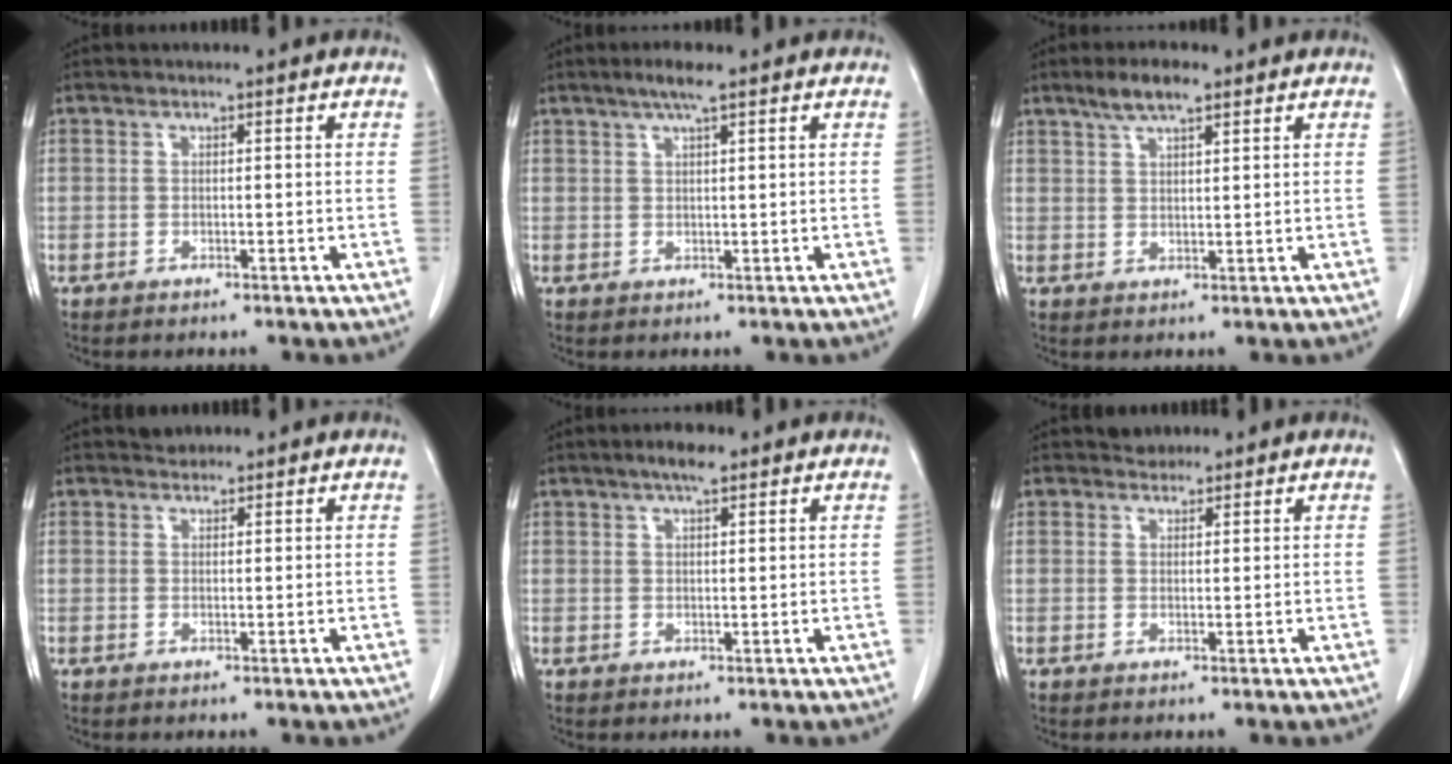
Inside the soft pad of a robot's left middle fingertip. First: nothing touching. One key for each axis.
{"total": 3.1, "fx": 2.1, "fy": 0.1, "fz": 2.3, "tx": -0.051, "ty": 0.003, "tz": 0.039}
{"total": 4.8, "fx": 3.4, "fy": 1.1, "fz": 3.2, "tx": -0.067, "ty": 0.009, "tz": 0.063}
{"total": 1.2, "fx": 1.1, "fy": 0.5, "fz": -0.1, "tx": -0.006, "ty": 0.003, "tz": 0.018}
{"total": 3.3, "fx": 2.3, "fy": 0.7, "fz": 2.2, "tx": -0.041, "ty": 0.006, "tz": 0.038}
{"total": 1.6, "fx": 1.4, "fy": 0.8, "fz": -0.2, "tx": 0.001, "ty": 0.004, "tz": 0.022}